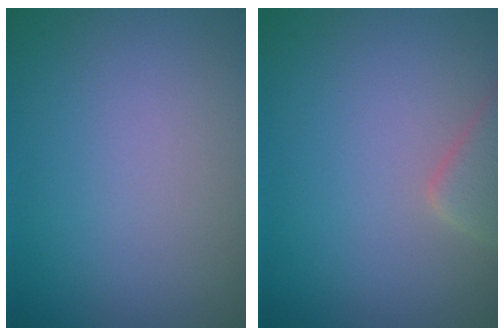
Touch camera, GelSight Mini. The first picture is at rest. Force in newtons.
{"total": 2.8, "press": 2.7, "slide": 0.1}